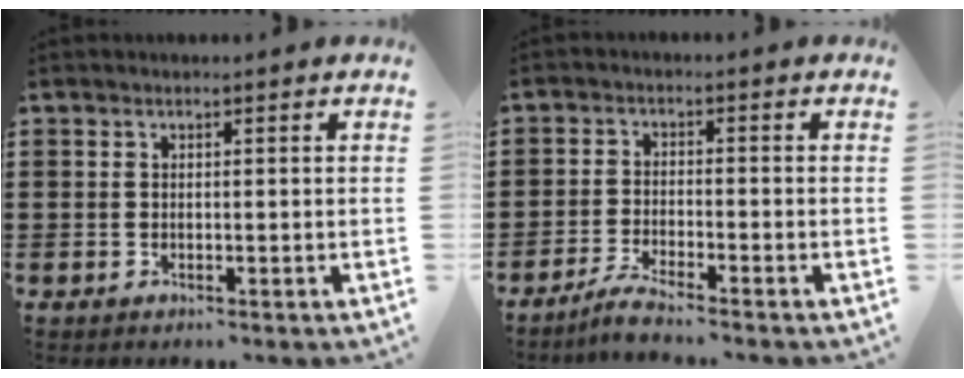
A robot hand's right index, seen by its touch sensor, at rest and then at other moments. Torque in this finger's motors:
{"motor_torque": [-0.24, 0.50, 0.04, 0.01]}